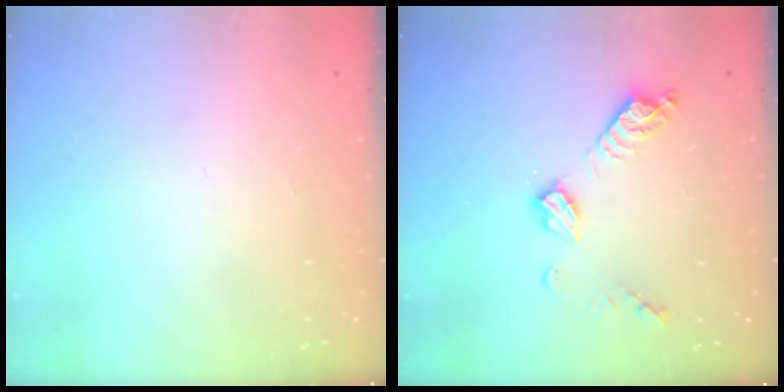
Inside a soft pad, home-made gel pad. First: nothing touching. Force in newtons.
{"total": 9.4, "press": 9.4, "slide": 0.3}